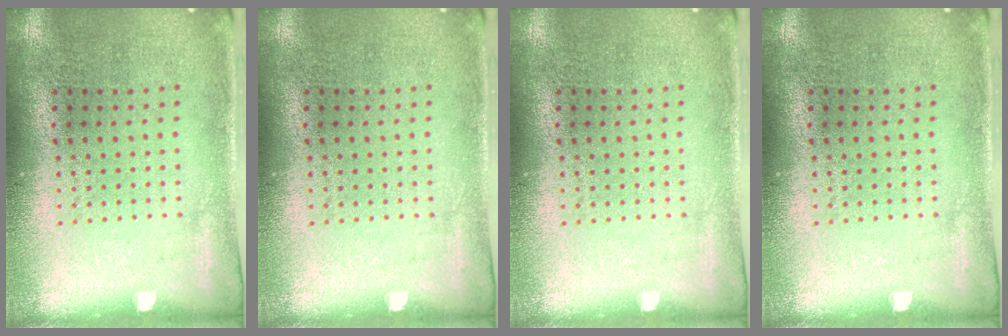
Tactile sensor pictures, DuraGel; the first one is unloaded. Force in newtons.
{"total": 0.0}
{"total": 0.0}
{"total": 0.0}